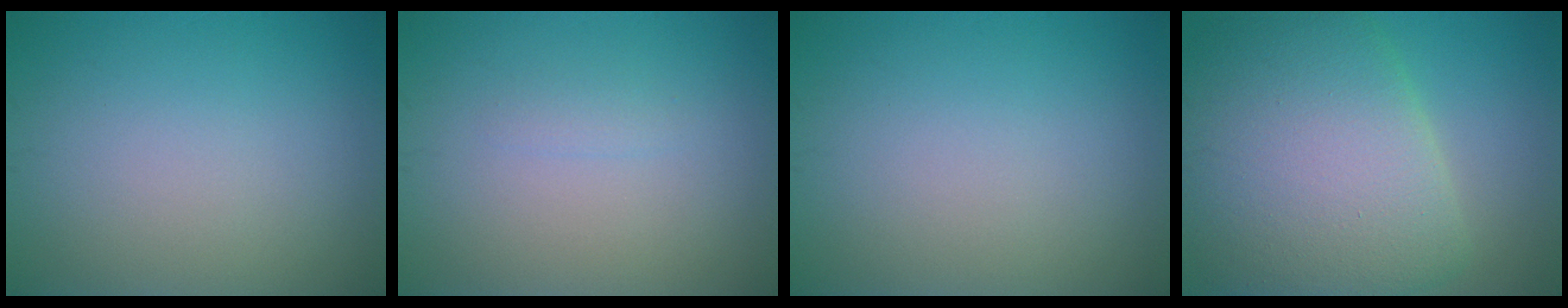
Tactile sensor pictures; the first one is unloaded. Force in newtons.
{"total": 0.7, "press": 0.7, "slide": 0.1}
{"total": 0.0}
{"total": 12.0, "press": 12.0, "slide": 0.2}